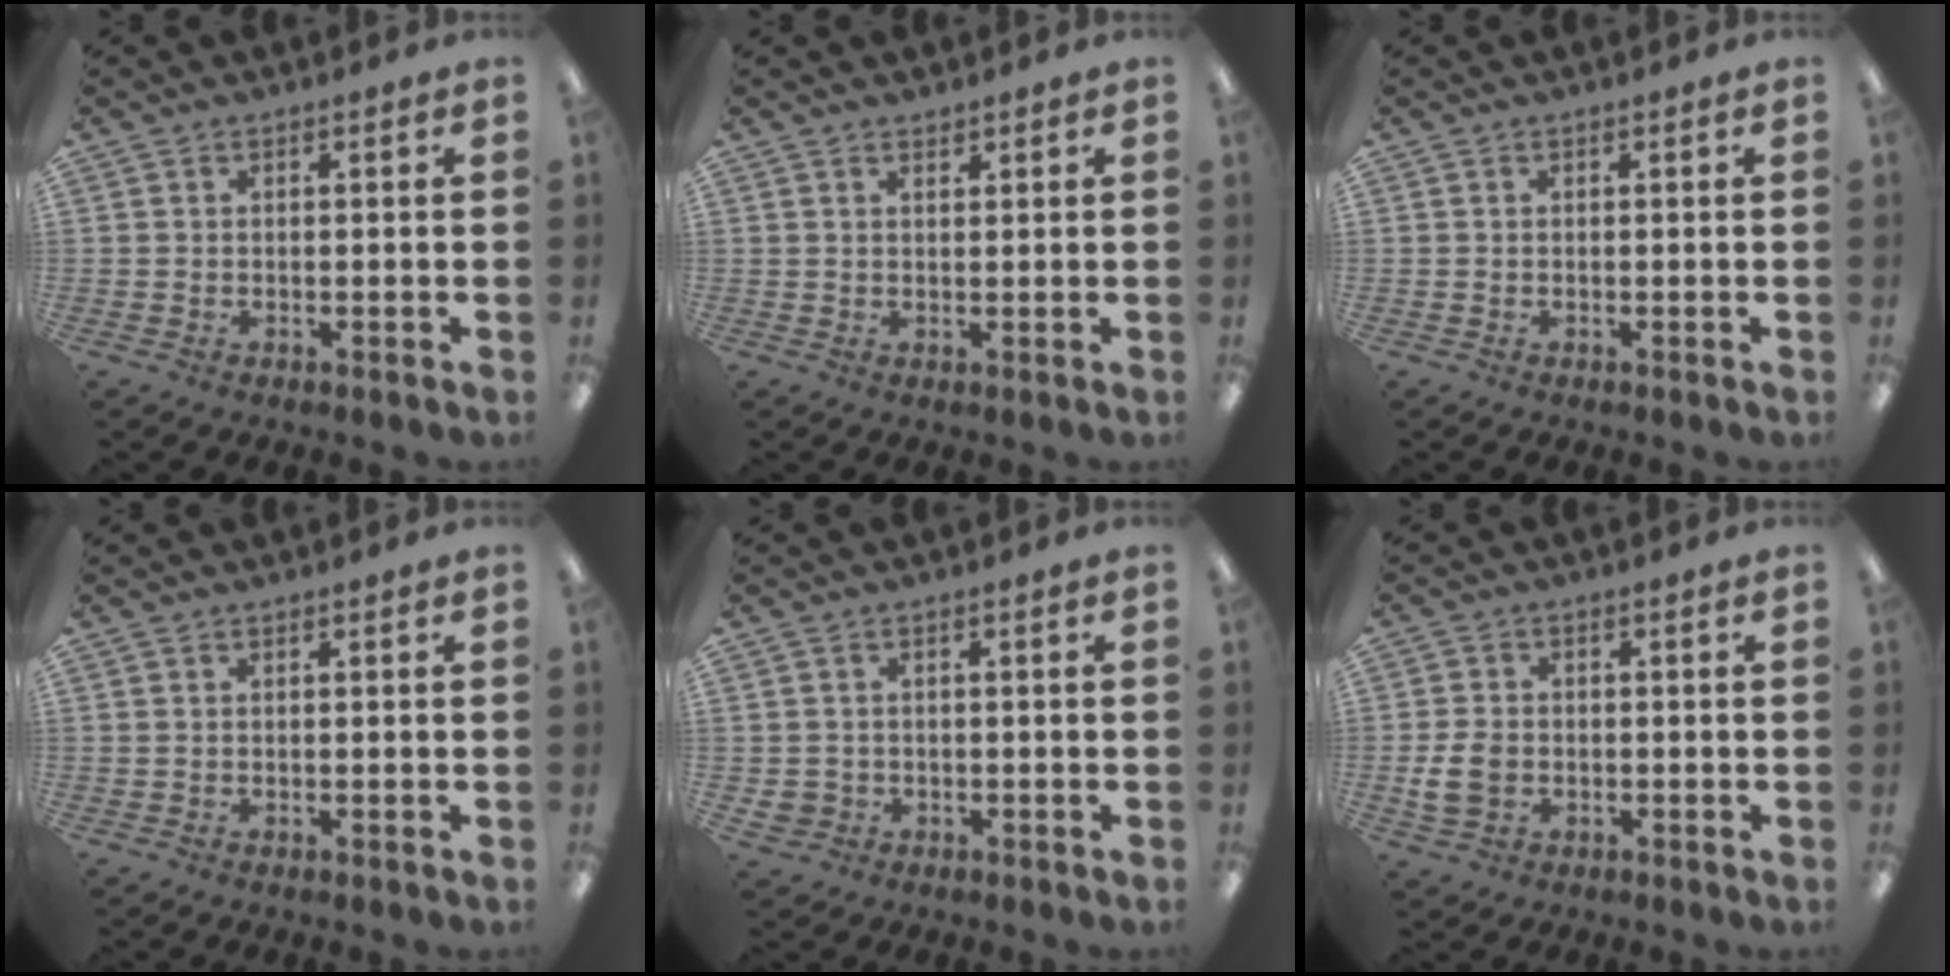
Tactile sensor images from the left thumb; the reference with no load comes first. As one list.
[{"total": 1.1, "force": [1.0, 0.2, 0.2], "torque": [-0.004, -0.003, 0.020]}, {"total": 0.0}, {"total": 0.0}, {"total": 2.4, "force": [-0.8, 2.2, 0.6], "torque": [-0.011, 0.001, -0.014]}, {"total": 5.2, "force": [-1.1, 3.9, 3.3], "torque": [-0.060, -0.001, -0.019]}]